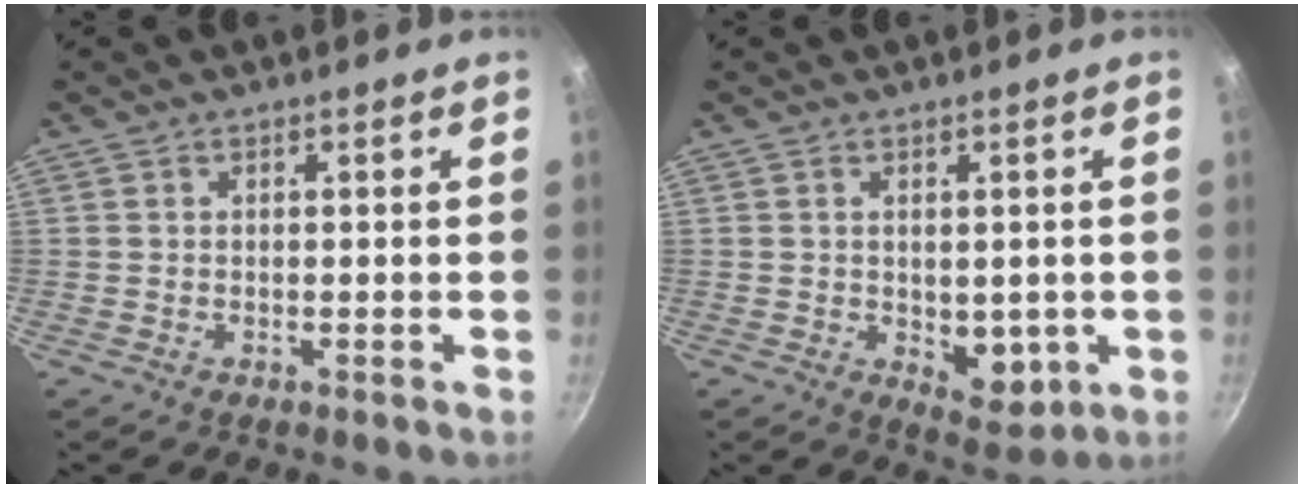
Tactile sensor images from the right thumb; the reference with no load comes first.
{"total": 6.7, "force": [-0.7, 4.0, 5.3], "torque": [-0.056, -0.018, -0.001]}